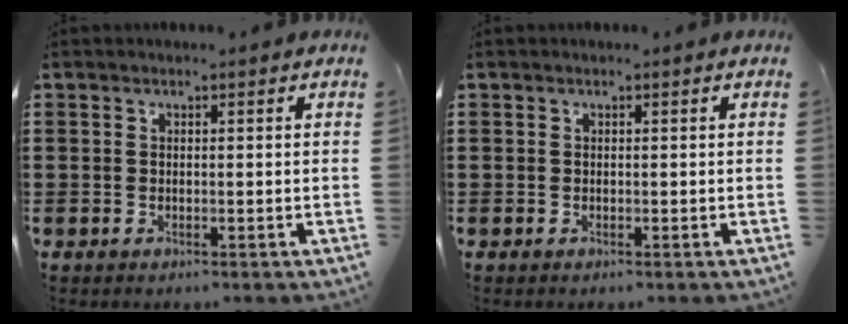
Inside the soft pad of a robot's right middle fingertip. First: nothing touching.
{"total": 0.0}